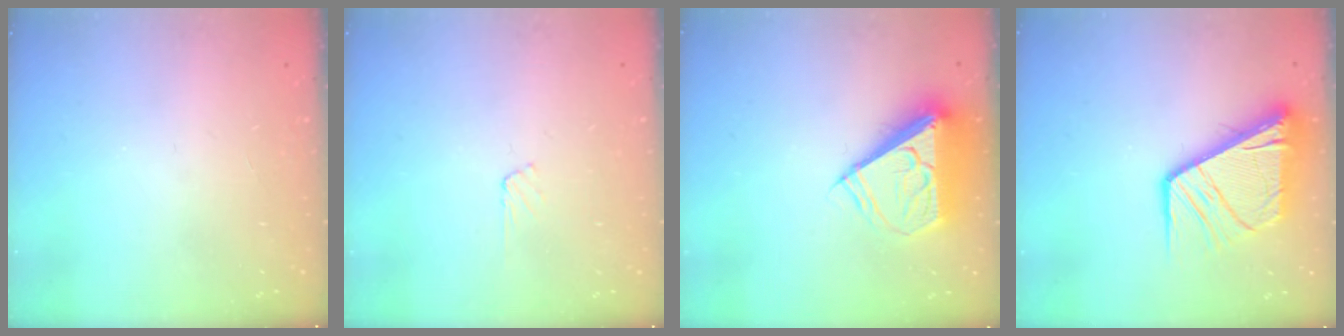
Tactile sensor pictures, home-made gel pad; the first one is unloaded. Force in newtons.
{"total": 3.8, "press": 3.7, "slide": 0.5}
{"total": 9.3, "press": 9.2, "slide": 1.6}
{"total": 15.9, "press": 15.7, "slide": 1.8}